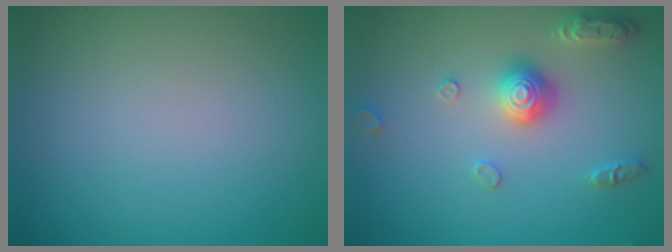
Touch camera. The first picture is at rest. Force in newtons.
{"total": 2.9, "press": 2.9, "slide": 0.2}